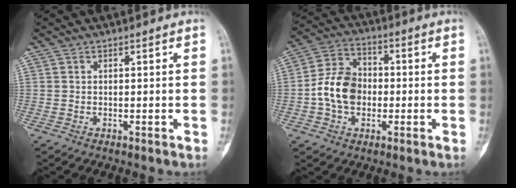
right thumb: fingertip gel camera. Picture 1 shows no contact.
{"total": 10.7, "force": [-1.3, 8.1, 6.9], "torque": [-0.111, 0.028, -0.034]}